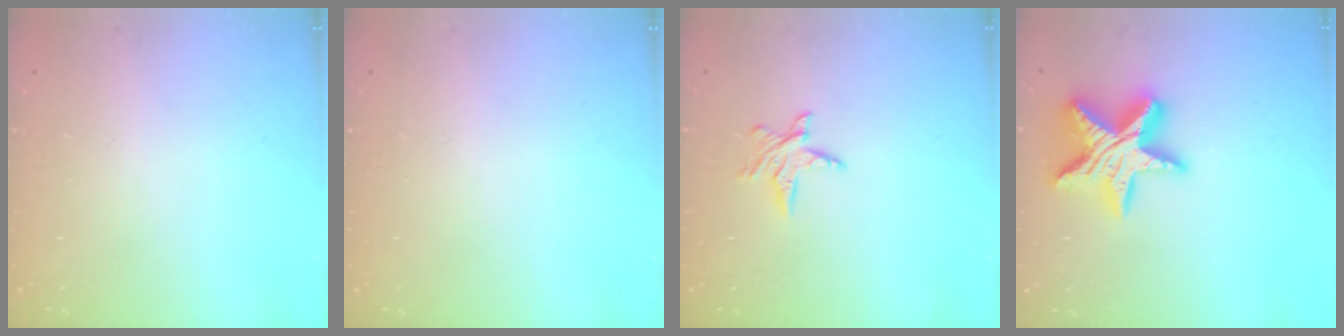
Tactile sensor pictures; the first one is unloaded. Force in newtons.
{"total": 0.0}
{"total": 5.3, "press": 5.2, "slide": 0.7}
{"total": 17.2, "press": 17.2, "slide": 1.4}